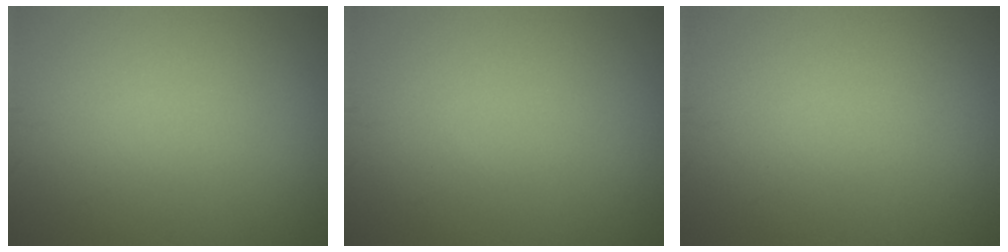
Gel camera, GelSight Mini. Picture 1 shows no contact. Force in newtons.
{"total": 0.0}
{"total": 0.0}